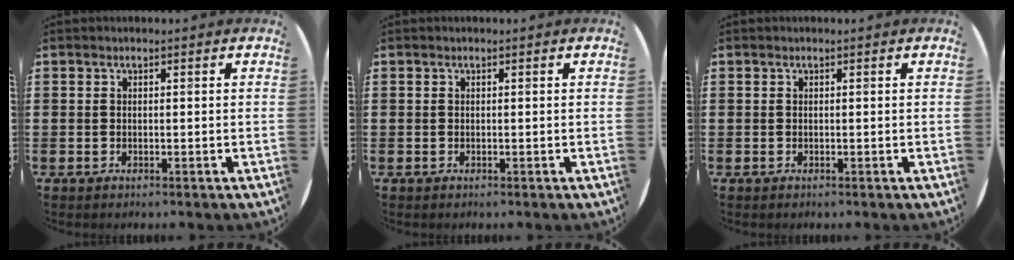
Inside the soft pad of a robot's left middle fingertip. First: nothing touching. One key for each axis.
{"total": 0.0}
{"total": 0.0}